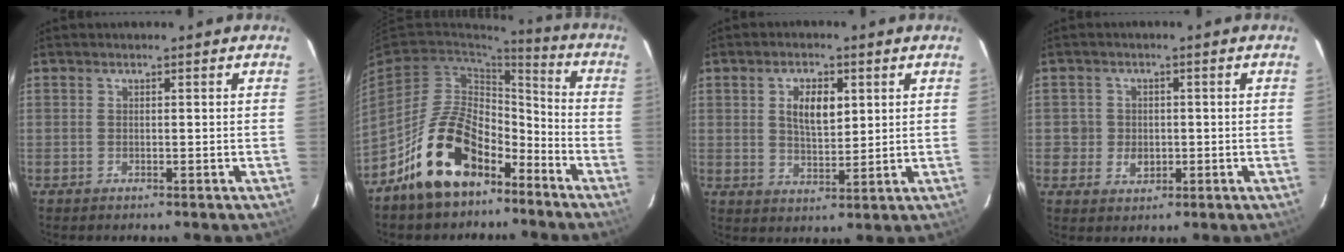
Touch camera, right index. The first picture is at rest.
{"total": 16.9, "force": [-10.4, 9.2, 9.8], "torque": [-0.187, 0.029, -0.164]}
{"total": 6.5, "force": [2.0, 3.2, 5.2], "torque": [-0.092, 0.005, 0.040]}
{"total": 3.9, "force": [-0.6, 3.7, 1.0], "torque": [-0.021, 0.009, -0.008]}